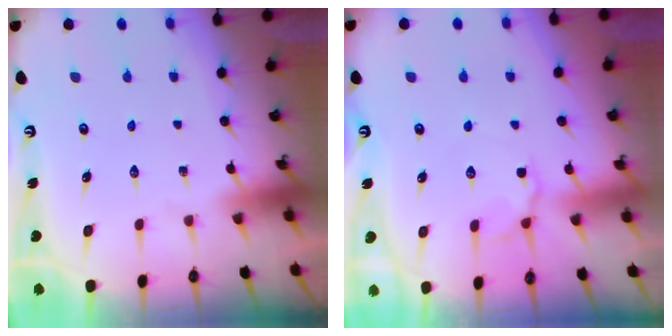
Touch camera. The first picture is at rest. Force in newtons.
{"total": 4.5, "press": 4.4, "slide": 1.2}